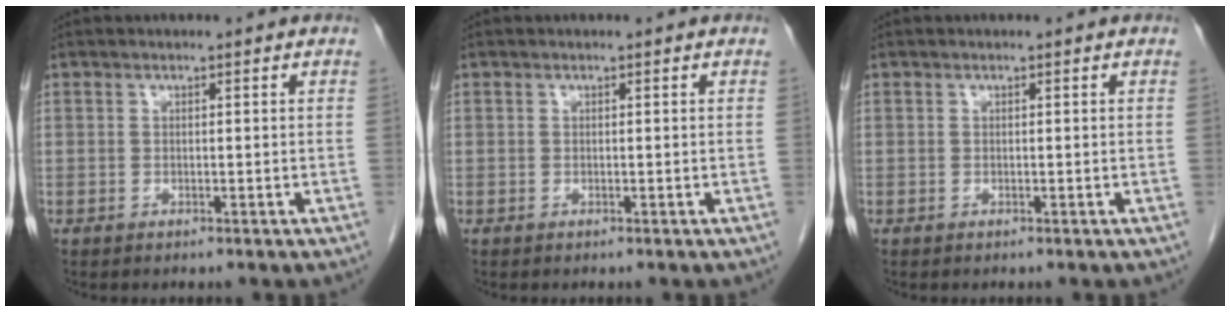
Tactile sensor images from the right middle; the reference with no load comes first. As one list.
[{"total": 0.0}, {"total": 0.0}]